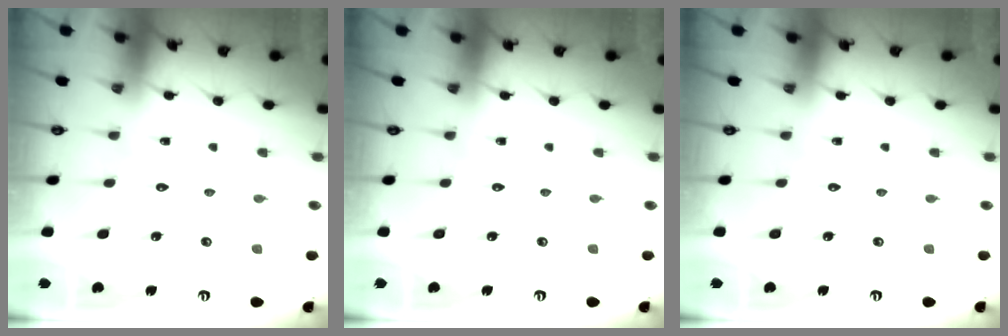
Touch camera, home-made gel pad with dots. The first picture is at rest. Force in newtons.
{"total": 0.0}
{"total": 0.0}